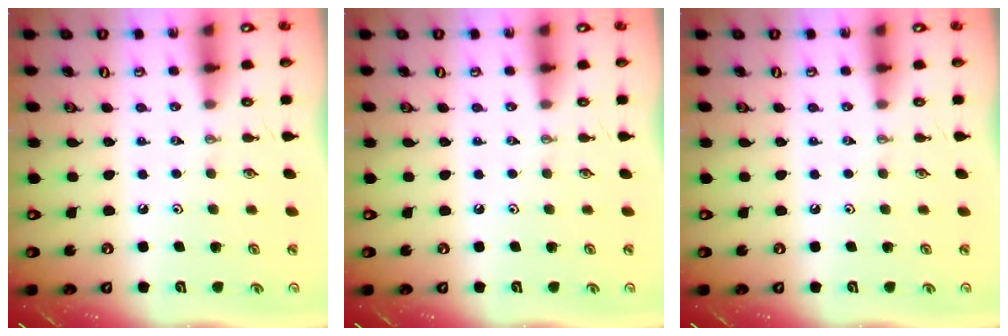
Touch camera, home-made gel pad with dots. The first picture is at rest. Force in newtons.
{"total": 0.0}
{"total": 0.0}